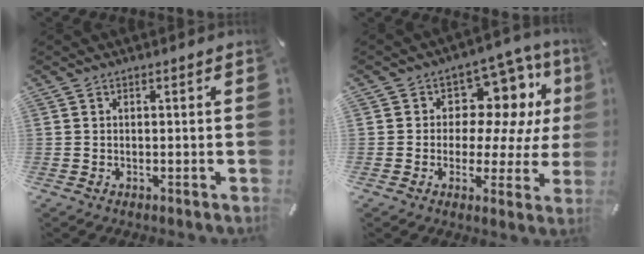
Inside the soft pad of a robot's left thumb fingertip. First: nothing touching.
{"total": 12.1, "force": [4.9, 8.4, 7.2], "torque": [-0.096, -0.043, 0.092]}